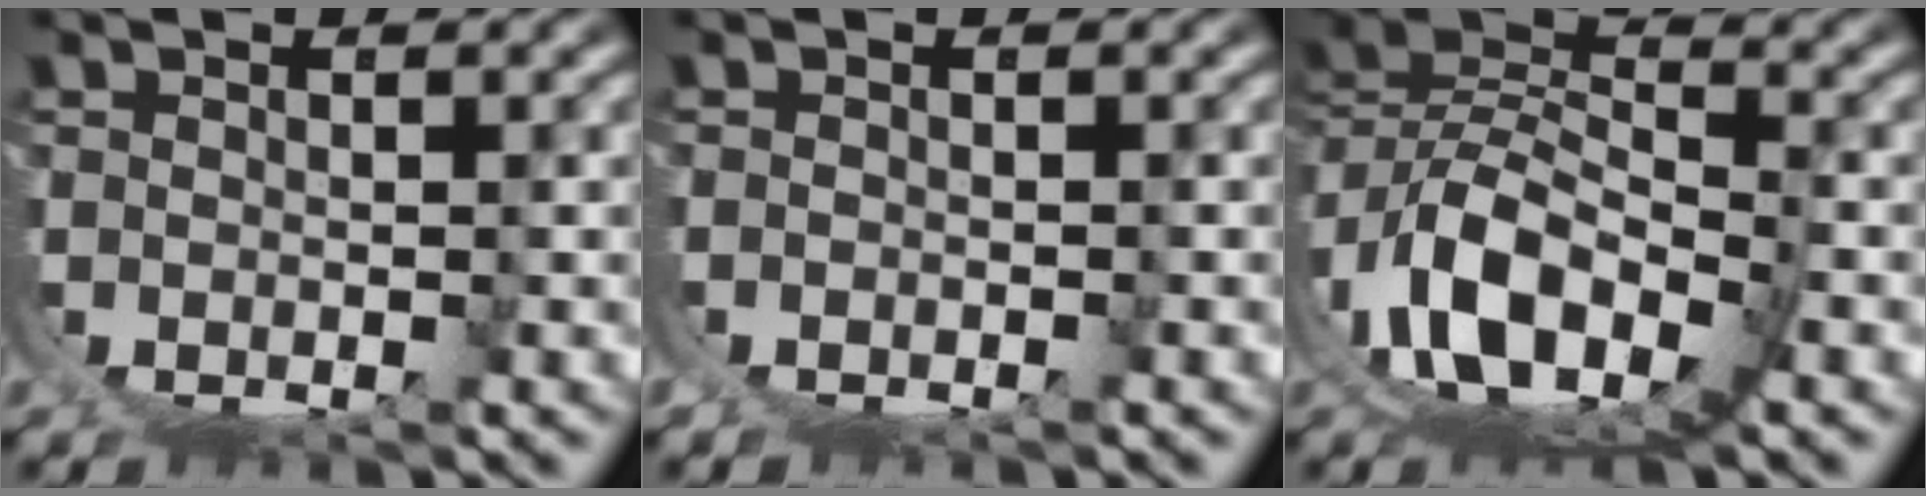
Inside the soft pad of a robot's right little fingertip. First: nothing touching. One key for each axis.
{"total": 1.6, "fx": -0.6, "fy": 1.4, "fz": 0.7, "tx": -0.023, "ty": -0.003, "tz": -0.009}
{"total": 11.3, "fx": 1.9, "fy": 7.4, "fz": 8.3, "tx": -0.180, "ty": -0.031, "tz": 0.037}